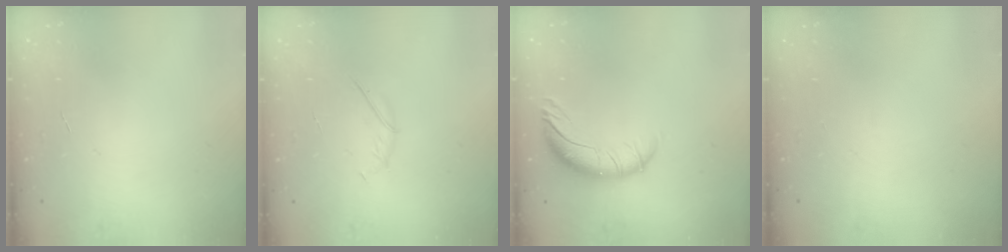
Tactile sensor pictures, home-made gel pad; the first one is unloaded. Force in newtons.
{"total": 2.0, "press": 2.0, "slide": 0.6}
{"total": 10.9, "press": 10.7, "slide": 1.9}
{"total": 0.0}